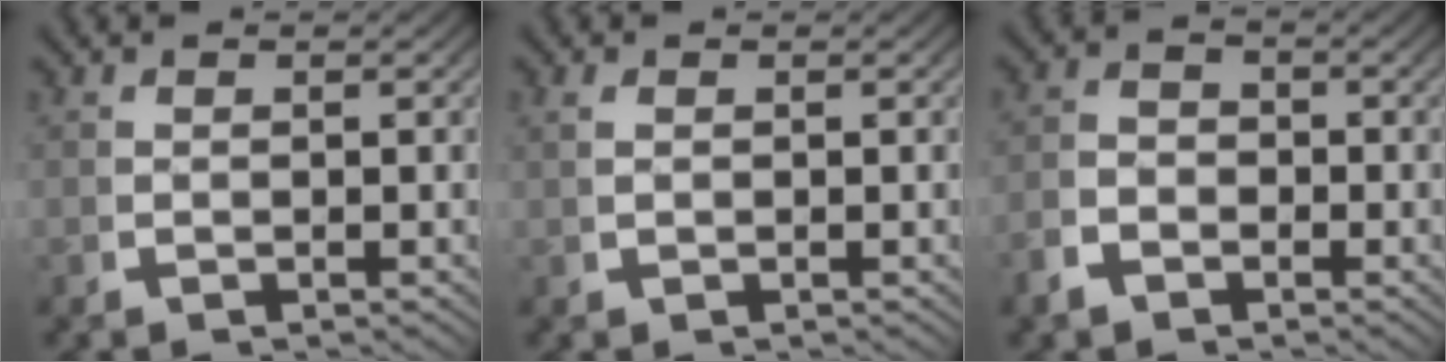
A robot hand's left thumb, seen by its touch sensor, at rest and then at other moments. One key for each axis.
{"total": 0.7, "fx": 0.4, "fy": 0.2, "fz": 0.5, "tx": -0.011, "ty": 0.000, "tz": 0.012}
{"total": 2.5, "fx": -1.0, "fy": 1.8, "fz": 1.3, "tx": -0.028, "ty": -0.009, "tz": -0.021}